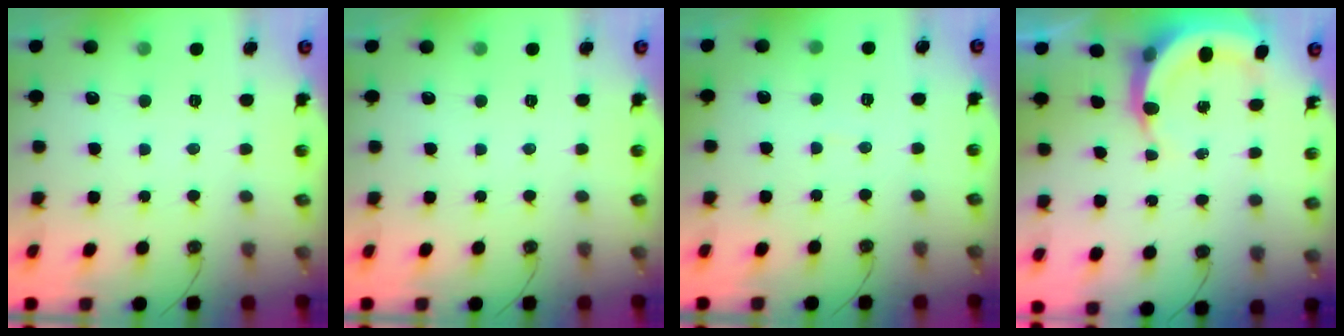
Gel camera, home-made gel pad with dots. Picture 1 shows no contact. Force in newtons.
{"total": 0.0}
{"total": 2.6, "press": 2.6, "slide": 0.3}
{"total": 5.3, "press": 5.3, "slide": 0.6}